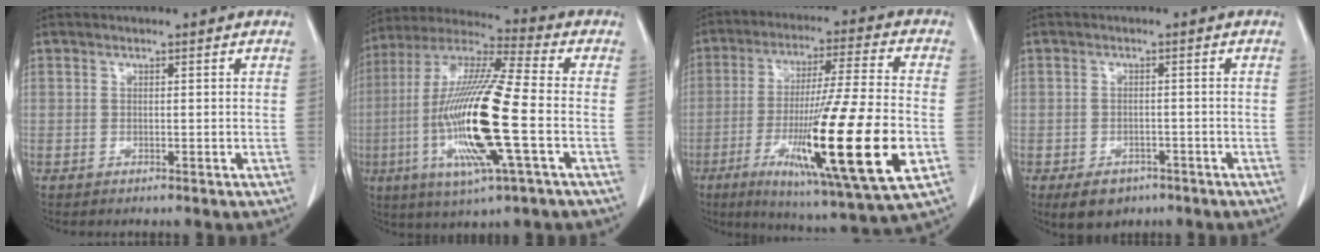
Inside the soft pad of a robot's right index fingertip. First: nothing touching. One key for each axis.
{"total": 19.3, "fx": -4.1, "fy": 1.3, "fz": 18.9, "tx": -0.393, "ty": -0.015, "tz": -0.081}
{"total": 22.8, "fx": -6.4, "fy": 0.4, "fz": 21.9, "tx": -0.378, "ty": -0.043, "tz": -0.109}
{"total": 4.8, "fx": -3.0, "fy": 3.2, "fz": 1.8, "tx": -0.025, "ty": 0.001, "tz": -0.038}